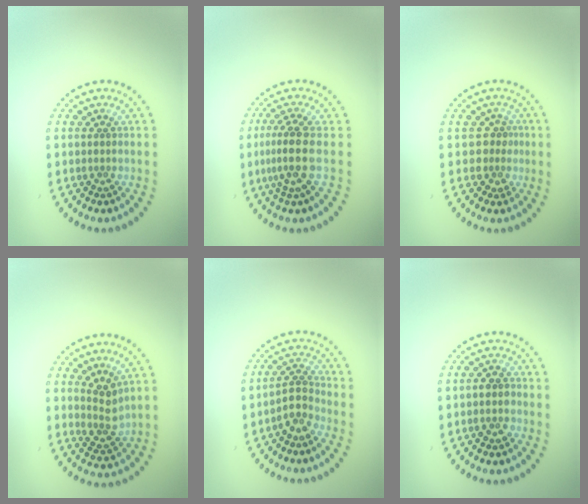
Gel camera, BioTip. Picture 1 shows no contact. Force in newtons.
{"total": 3.2, "press": 2.5, "slide": 2.0}
{"total": 2.1, "press": 1.5, "slide": 1.4}
{"total": 2.5, "press": 1.9, "slide": 1.7}
{"total": 2.4, "press": 1.8, "slide": 1.6}
{"total": 1.6, "press": 1.4, "slide": 0.7}